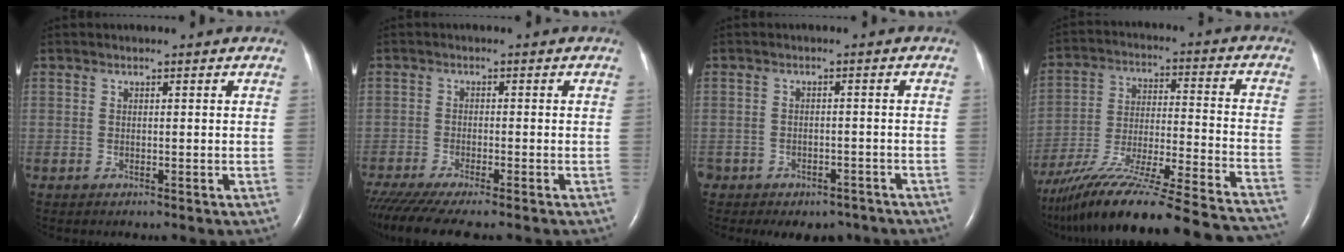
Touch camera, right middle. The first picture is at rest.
{"total": 10.1, "force": [-8.5, 0.5, 5.4], "torque": [-0.081, -0.026, -0.138]}
{"total": 9.0, "force": [-7.2, 4.9, 2.4], "torque": [-0.040, 0.002, -0.090]}
{"total": 35.5, "force": [-30.9, 2.7, 17.3], "torque": [-0.250, -0.063, -0.449]}